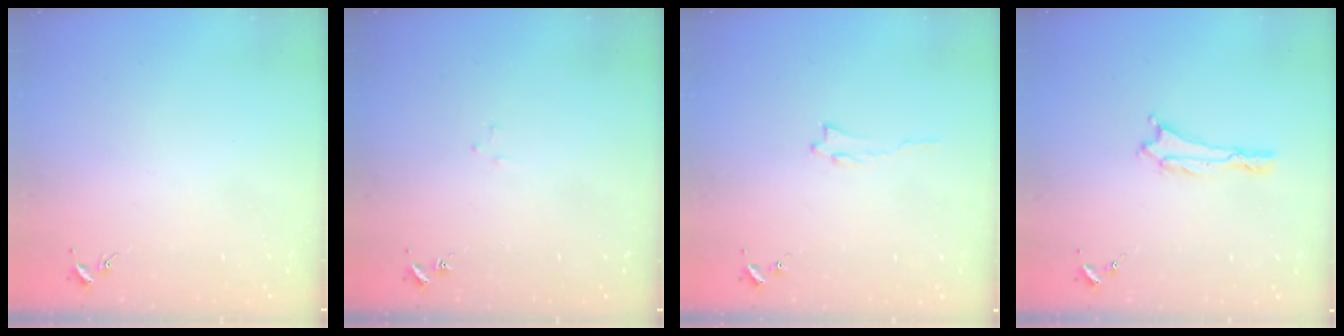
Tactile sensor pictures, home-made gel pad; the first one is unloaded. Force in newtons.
{"total": 1.6, "press": 1.6, "slide": 0.1}
{"total": 0.6, "press": 0.6, "slide": 0.1}
{"total": 0.0}